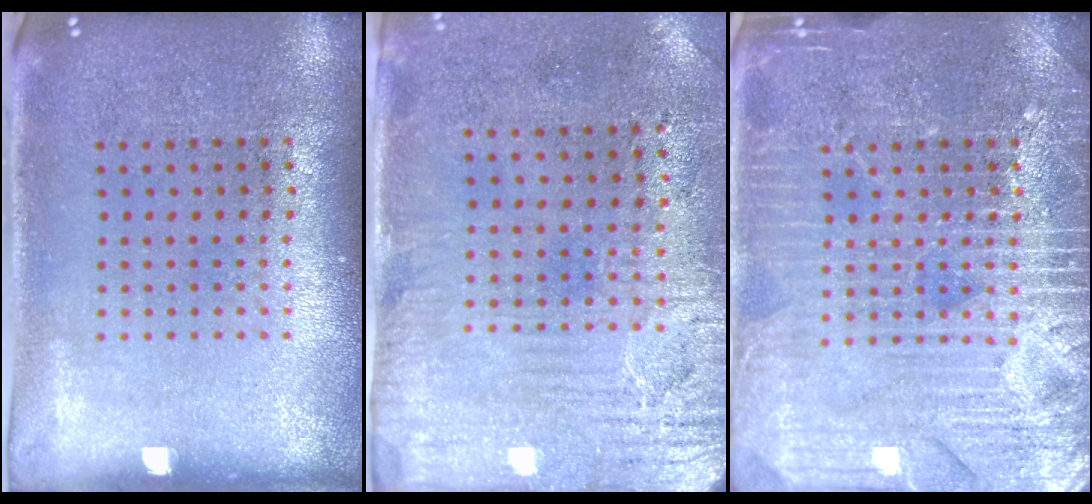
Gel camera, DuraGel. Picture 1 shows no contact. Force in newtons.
{"total": 3.2, "press": 2.7, "slide": 1.8}
{"total": 6.4, "press": 6.4, "slide": 0.8}